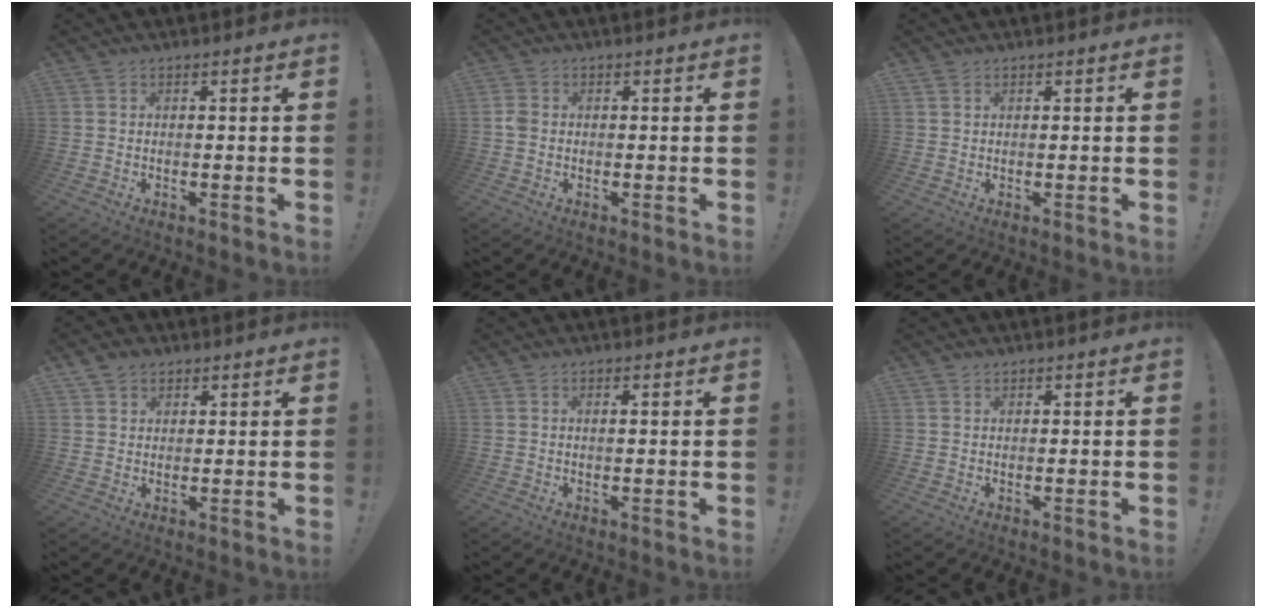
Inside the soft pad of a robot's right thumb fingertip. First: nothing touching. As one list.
[{"total": 2.0, "force": [-0.4, 1.5, 1.2], "torque": [-0.025, 0.006, -0.005]}, {"total": 0.9, "force": [0.7, 0.5, 0.2], "torque": [0.003, -0.004, 0.012]}, {"total": 3.3, "force": [2.1, 2.4, 0.9], "torque": [-0.015, -0.007, 0.039]}, {"total": 0.9, "force": [0.3, 0.0, 0.8], "torque": [-0.017, 0.000, 0.004]}, {"total": 0.7, "force": [0.6, 0.3, 0.2], "torque": [-0.002, -0.001, 0.012]}]